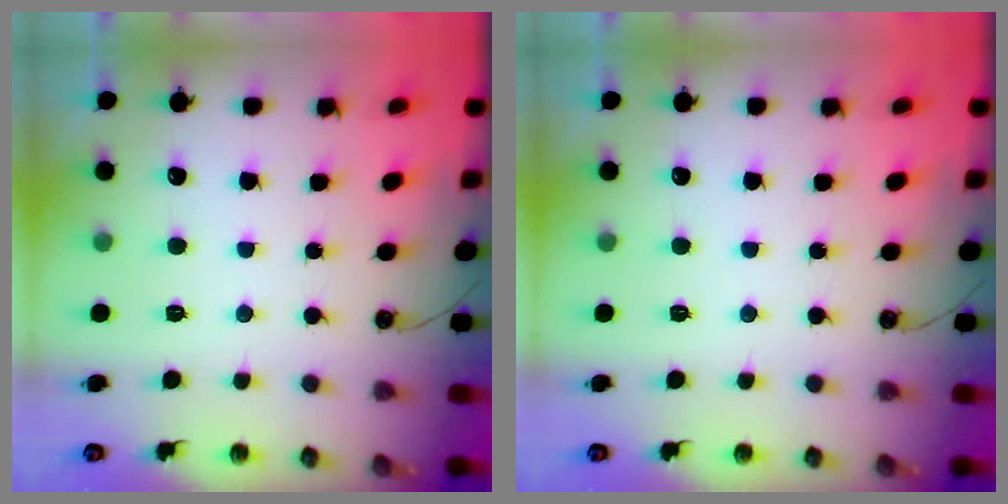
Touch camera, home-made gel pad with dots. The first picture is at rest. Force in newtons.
{"total": 0.0}